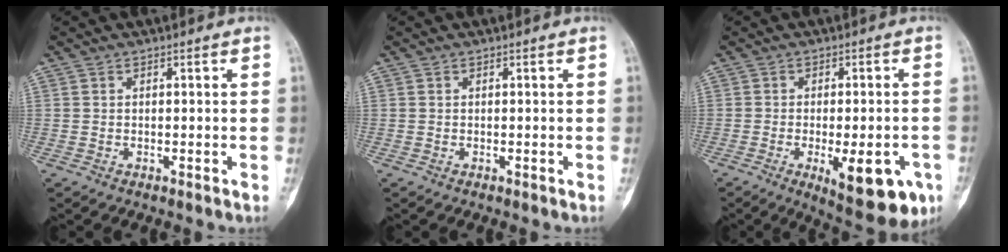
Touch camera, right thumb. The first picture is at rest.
{"total": 0.0}
{"total": 13.8, "force": [-5.3, 5.0, 11.7], "torque": [-0.128, 0.004, -0.057]}